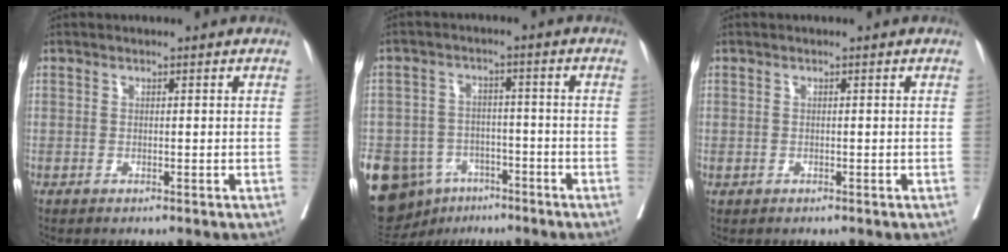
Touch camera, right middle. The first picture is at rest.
{"total": 22.9, "force": [-12.0, 16.6, 10.2], "torque": [-0.315, -0.009, -0.184]}
{"total": 0.0}